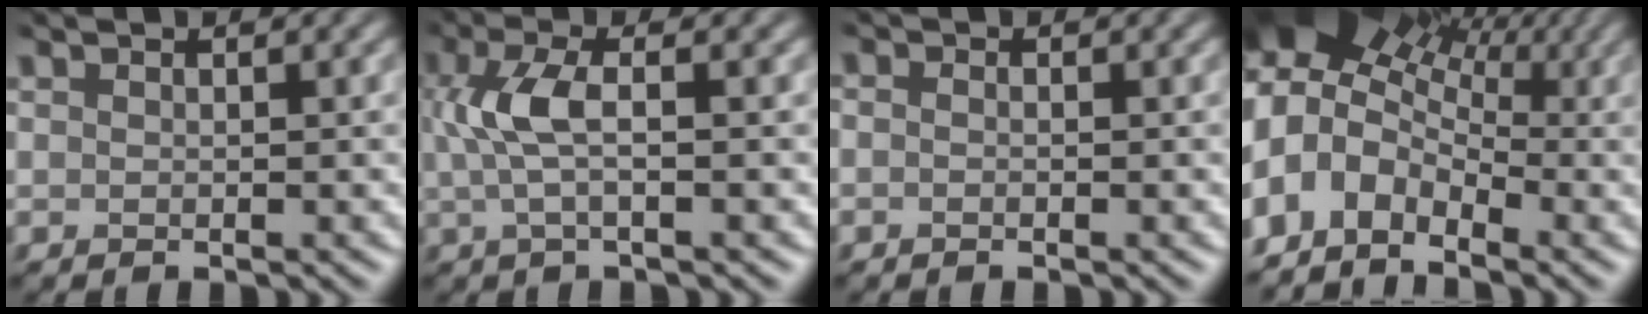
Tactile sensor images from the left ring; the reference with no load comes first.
{"total": 3.5, "force": [-0.4, 1.0, 3.4], "torque": [-0.075, 0.003, -0.013]}
{"total": 1.0, "force": [-0.2, 0.8, 0.4], "torque": [-0.007, 0.005, -0.017]}
{"total": 11.5, "force": [-1.3, 9.0, 7.2], "torque": [-0.116, -0.002, -0.040]}